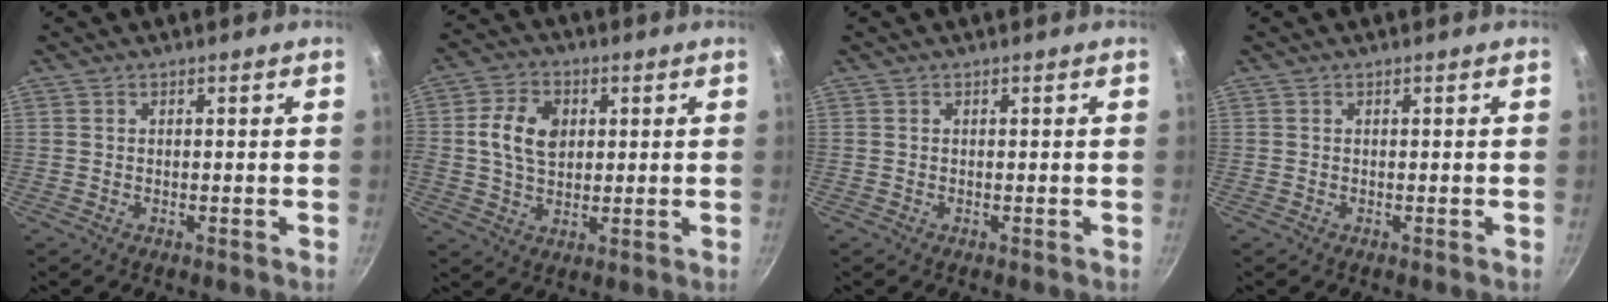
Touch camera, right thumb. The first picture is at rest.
{"total": 9.1, "force": [1.6, 6.5, 6.1], "torque": [-0.100, 0.005, 0.022]}
{"total": 0.0}
{"total": 0.0}